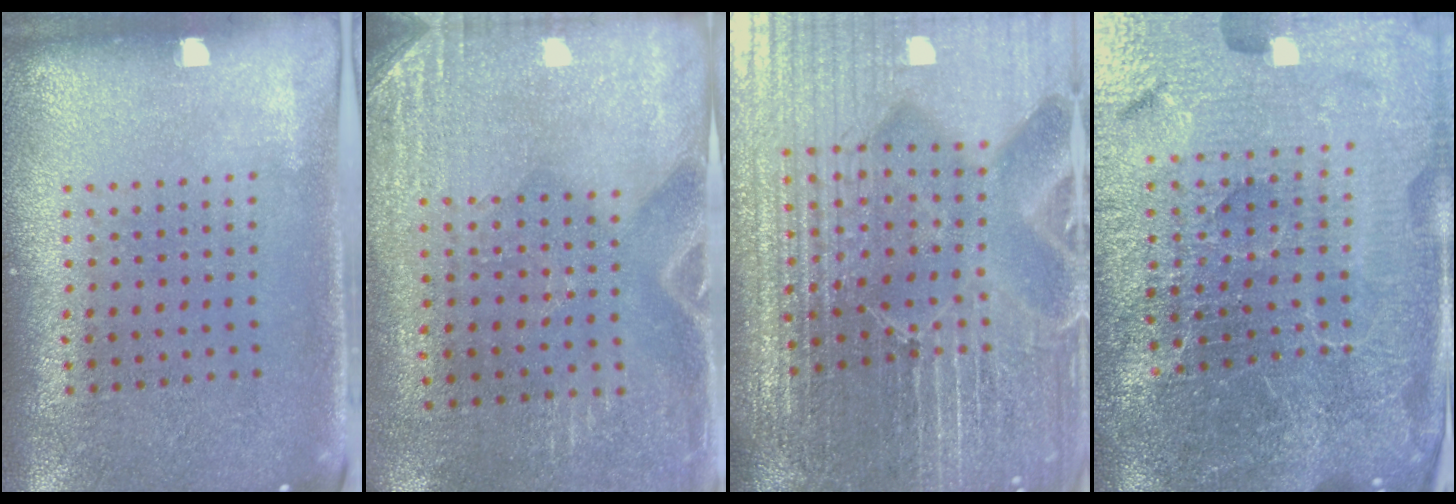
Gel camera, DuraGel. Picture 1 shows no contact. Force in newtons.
{"total": 2.8, "press": 2.5, "slide": 1.3}
{"total": 7.2, "press": 6.3, "slide": 3.4}
{"total": 6.7, "press": 5.8, "slide": 3.3}